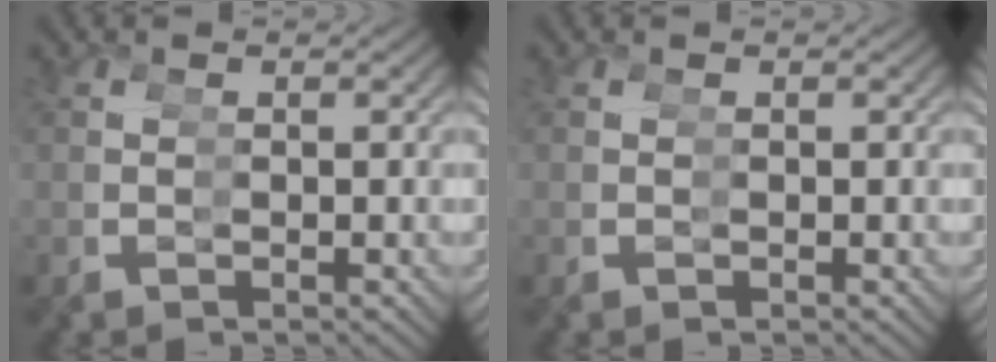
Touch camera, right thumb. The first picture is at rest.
{"total": 0.0}